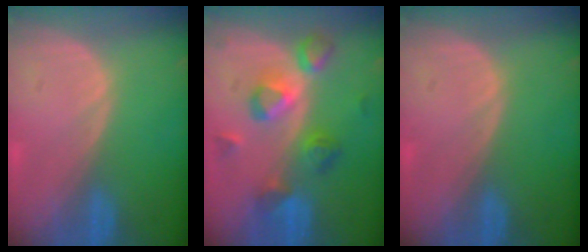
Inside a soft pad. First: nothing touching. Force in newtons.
{"total": 7.5, "press": 7.4, "slide": 0.8}
{"total": 0.0}